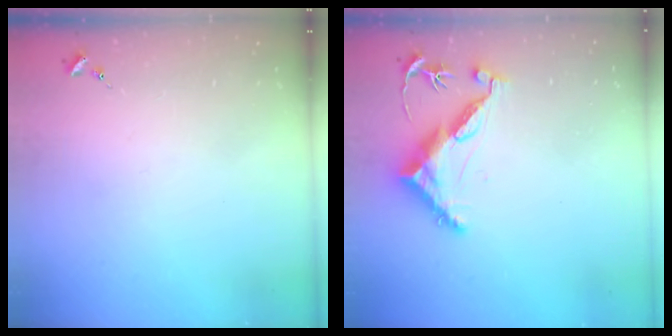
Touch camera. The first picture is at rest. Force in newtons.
{"total": 11.7, "press": 11.7, "slide": 1.0}